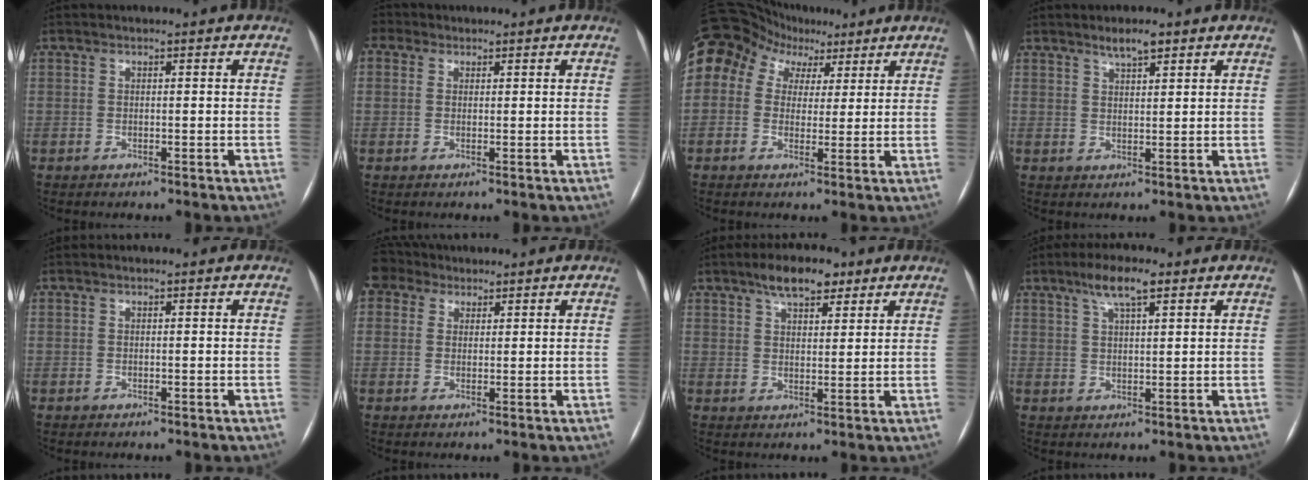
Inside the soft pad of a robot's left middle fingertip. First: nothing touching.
{"total": 2.5, "force": [1.0, 2.1, 0.7], "torque": [-0.032, 0.014, 0.024]}
{"total": 6.8, "force": [3.2, 4.9, 3.3], "torque": [-0.059, 0.044, 0.052]}
{"total": 3.1, "force": [2.3, 0.7, 2.0], "torque": [-0.036, 0.004, 0.040]}
{"total": 0.0}
{"total": 3.4, "force": [2.8, 1.9, -0.1], "torque": [-0.008, 0.018, 0.058]}
{"total": 6.8, "force": [4.7, 2.7, 4.2], "torque": [-0.067, 0.014, 0.076]}
{"total": 5.7, "force": [3.5, 1.1, 4.3], "torque": [-0.085, 0.013, 0.062]}